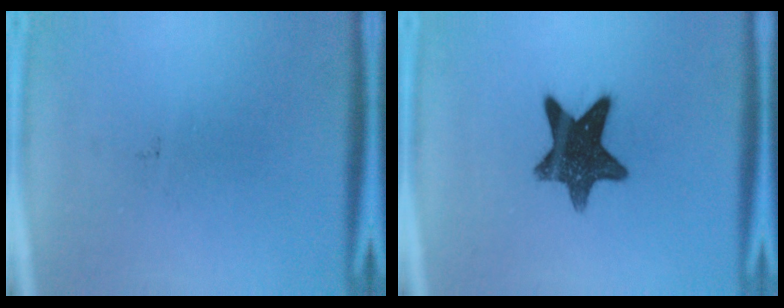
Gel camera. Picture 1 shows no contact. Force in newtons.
{"total": 12.6}